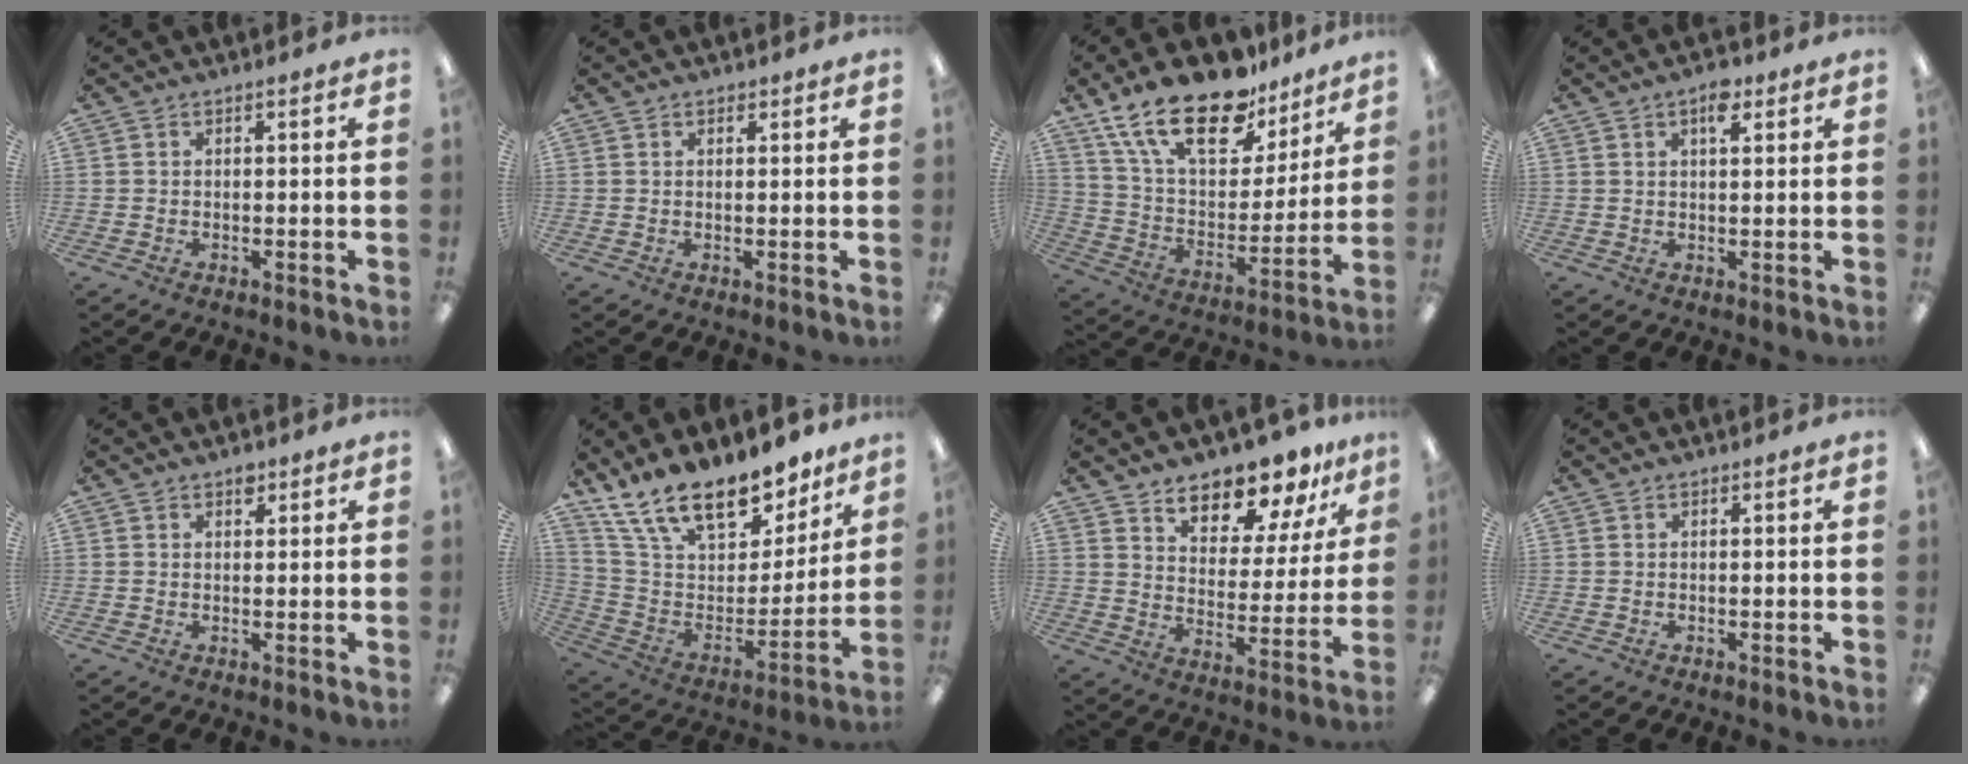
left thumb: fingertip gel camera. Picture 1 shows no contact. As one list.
[{"total": 0.8, "force": [0.6, 0.4, 0.2], "torque": [0.003, -0.003, 0.010]}, {"total": 22.7, "force": [15.8, 10.2, 12.6], "torque": [-0.230, -0.093, 0.282]}, {"total": 4.8, "force": [2.7, 2.0, 3.4], "torque": [-0.049, -0.004, 0.042]}, {"total": 2.3, "force": [1.5, 1.4, 1.0], "torque": [-0.004, -0.003, 0.024]}, {"total": 20.1, "force": [15.2, 8.9, 9.6], "torque": [-0.177, -0.106, 0.278]}, {"total": 11.4, "force": [10.4, 3.8, 2.9], "torque": [-0.046, -0.087, 0.190]}, {"total": 0.0}]